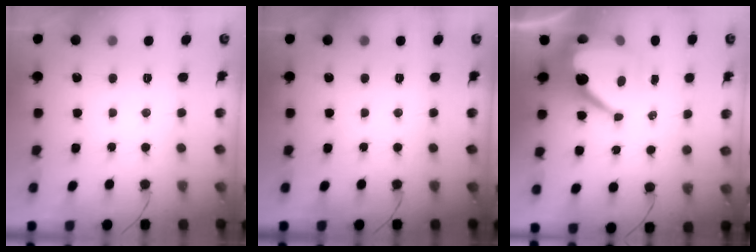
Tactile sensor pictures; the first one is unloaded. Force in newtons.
{"total": 0.0}
{"total": 12.9, "press": 12.9, "slide": 0.9}